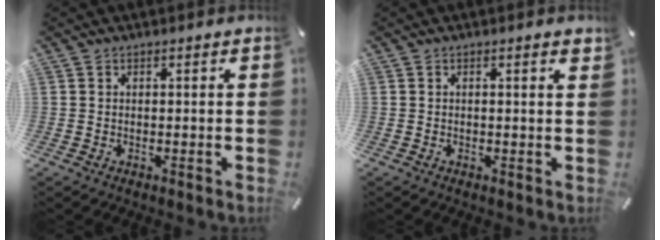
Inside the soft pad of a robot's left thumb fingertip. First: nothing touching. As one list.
[{"total": 0.9, "force": [0.2, 0.1, 0.9], "torque": [-0.009, -0.003, 0.002]}]